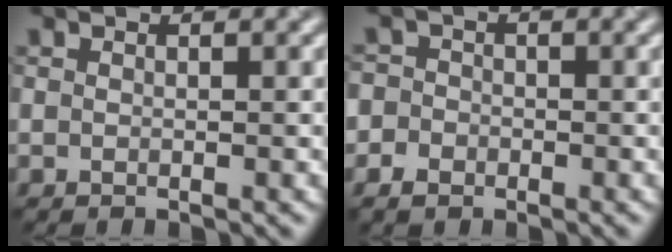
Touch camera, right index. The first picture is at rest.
{"total": 2.8, "force": [-1.1, 2.5, 0.6], "torque": [0.010, 0.004, -0.032]}